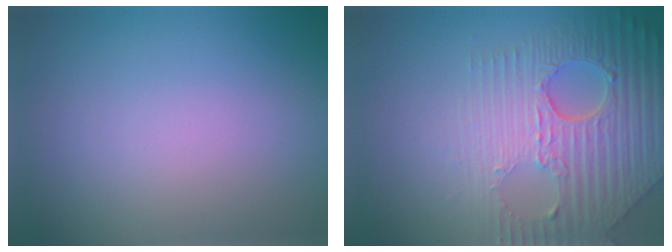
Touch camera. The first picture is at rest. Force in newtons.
{"total": 8.4, "press": 5.8, "slide": 6.1}